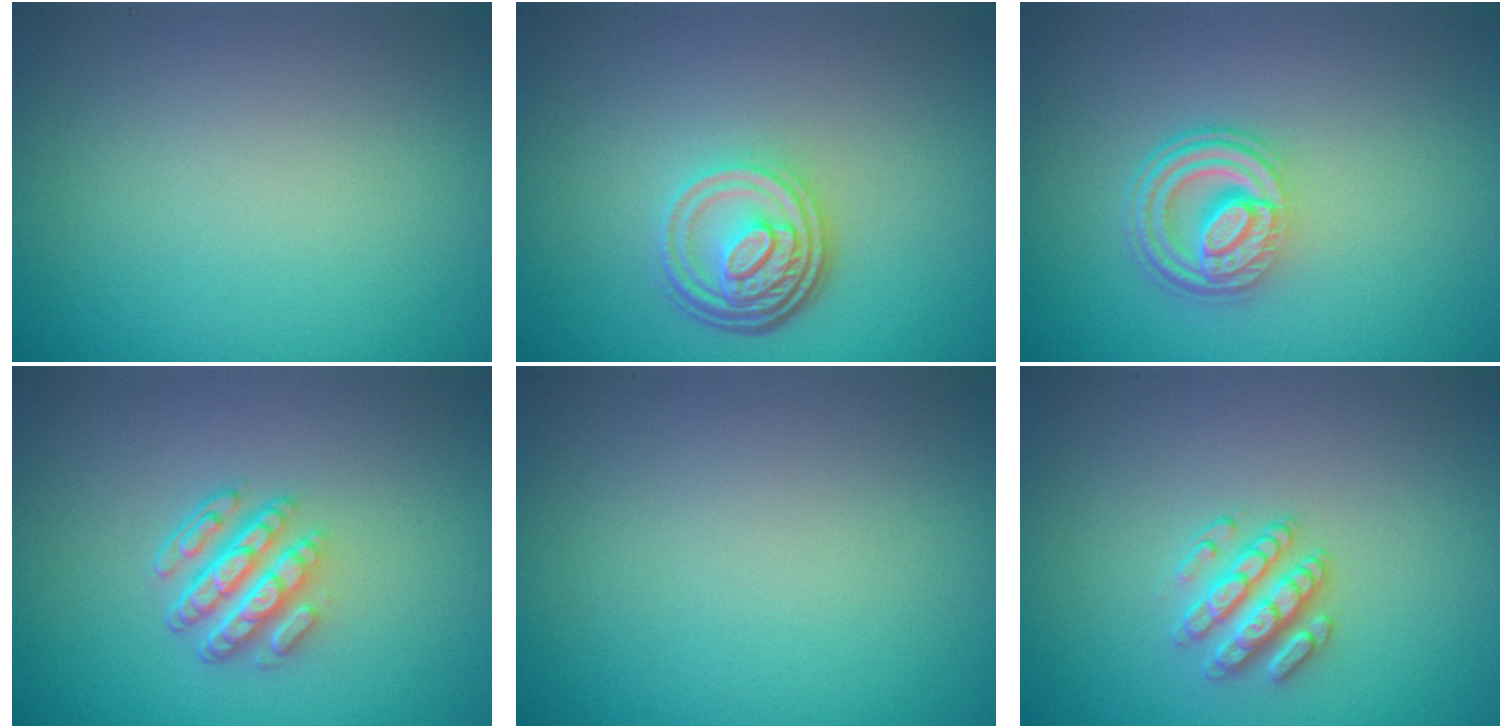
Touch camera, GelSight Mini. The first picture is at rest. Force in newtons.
{"total": 4.7, "press": 3.5, "slide": 3.2}
{"total": 4.3, "press": 3.1, "slide": 3.0}
{"total": 4.6, "press": 3.2, "slide": 3.3}
{"total": 0.0}
{"total": 2.7, "press": 2.5, "slide": 1.2}